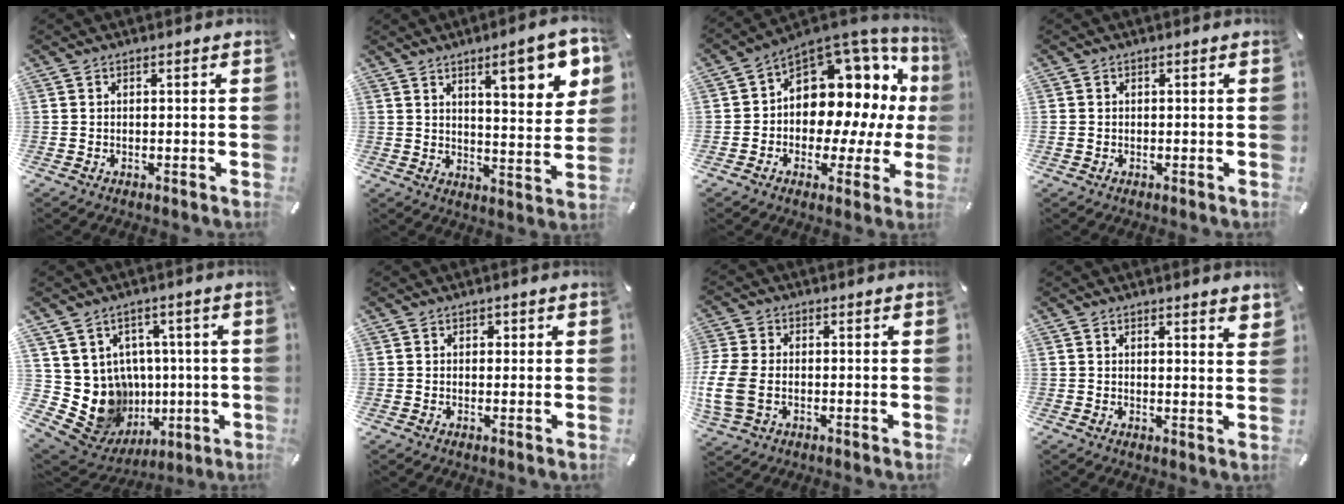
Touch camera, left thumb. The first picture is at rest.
{"total": 12.6, "force": [7.1, 3.8, 9.7], "torque": [-0.127, -0.036, 0.110]}
{"total": 12.0, "force": [3.8, 9.1, 6.9], "torque": [-0.087, -0.062, 0.065]}
{"total": 0.7, "force": [-0.1, 0.6, 0.3], "torque": [-0.003, 0.004, -0.003]}
{"total": 13.8, "force": [-1.7, 12.9, 4.7], "torque": [-0.089, -0.021, 0.008]}
{"total": 0.8, "force": [0.2, 0.8, 0.2], "torque": [0.004, 0.001, 0.001]}
{"total": 8.7, "force": [-1.4, 6.3, 5.9], "torque": [-0.133, 0.007, -0.021]}
{"total": 2.1, "force": [1.9, 0.1, 0.8], "torque": [-0.004, -0.013, 0.032]}